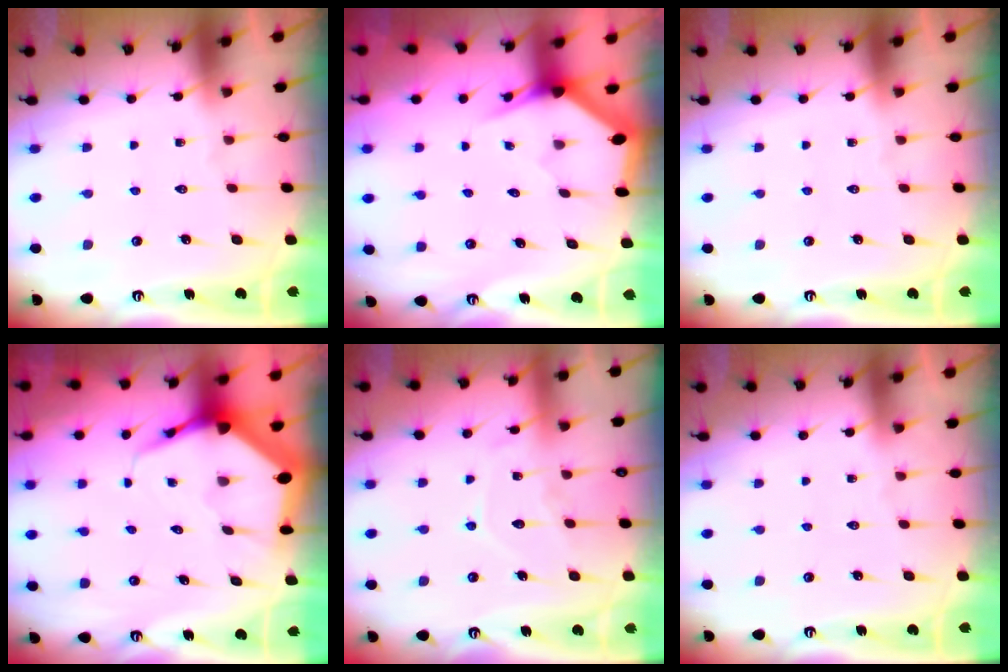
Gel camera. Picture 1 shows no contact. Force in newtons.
{"total": 3.1, "press": 3.1, "slide": 0.1}
{"total": 0.0}
{"total": 5.9, "press": 5.9, "slide": 0.6}
{"total": 9.4, "press": 9.4, "slide": 0.9}
{"total": 0.0}